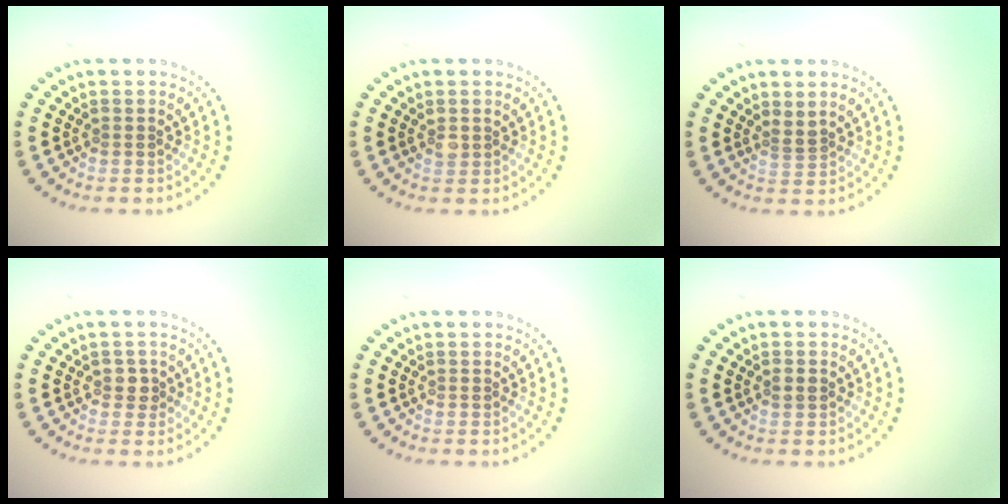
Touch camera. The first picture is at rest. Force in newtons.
{"total": 0.9, "press": 0.8, "slide": 0.5}
{"total": 1.2, "press": 0.7, "slide": 0.9}
{"total": 1.3, "press": 1.2, "slide": 0.6}
{"total": 0.0}
{"total": 1.3, "press": 1.2, "slide": 0.3}